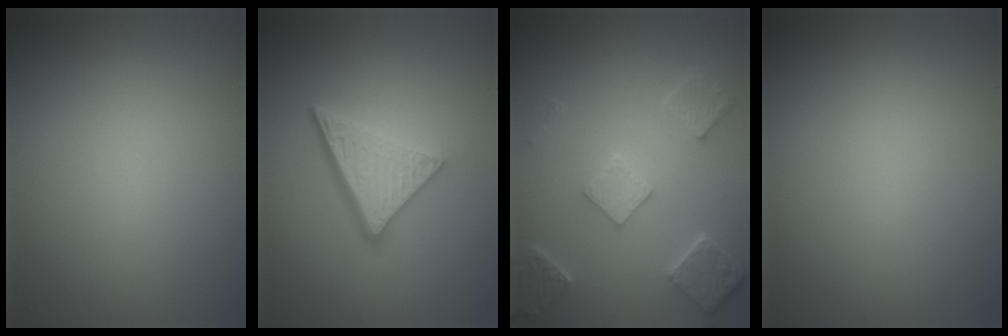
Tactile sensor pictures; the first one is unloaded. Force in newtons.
{"total": 5.1, "press": 3.5, "slide": 3.7}
{"total": 5.1, "press": 3.9, "slide": 3.2}
{"total": 0.0}